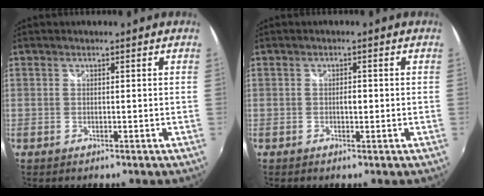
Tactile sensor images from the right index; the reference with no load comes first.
{"total": 1.2, "force": [-0.1, 0.6, 1.0], "torque": [-0.018, 0.002, -0.003]}